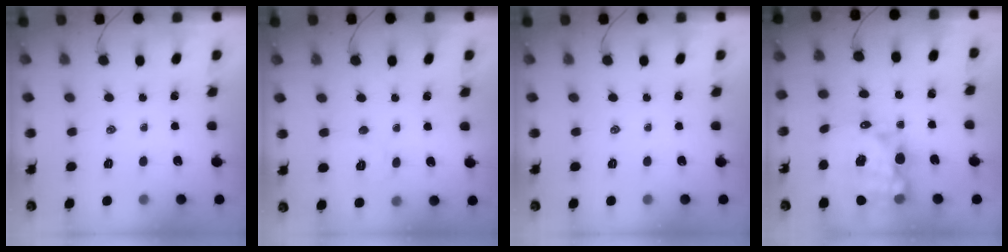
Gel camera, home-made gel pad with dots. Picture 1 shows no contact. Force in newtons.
{"total": 6.1, "press": 6.0, "slide": 1.1}
{"total": 0.0}
{"total": 16.6, "press": 16.1, "slide": 4.1}